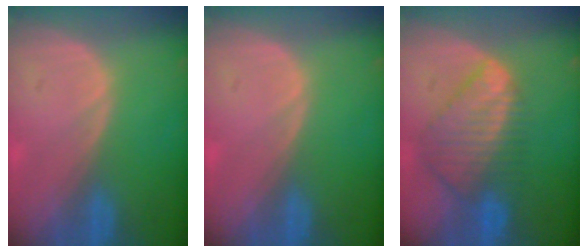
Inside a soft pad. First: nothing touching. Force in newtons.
{"total": 0.0}
{"total": 9.0, "press": 7.7, "slide": 4.7}